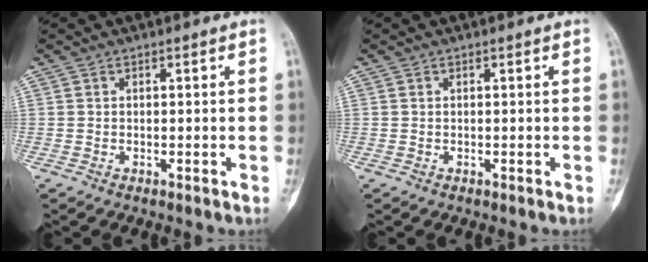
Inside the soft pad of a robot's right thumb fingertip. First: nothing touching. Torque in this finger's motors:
{"motor_torque": [0.37, 0.03, 0.04, -0.15, 0.00]}